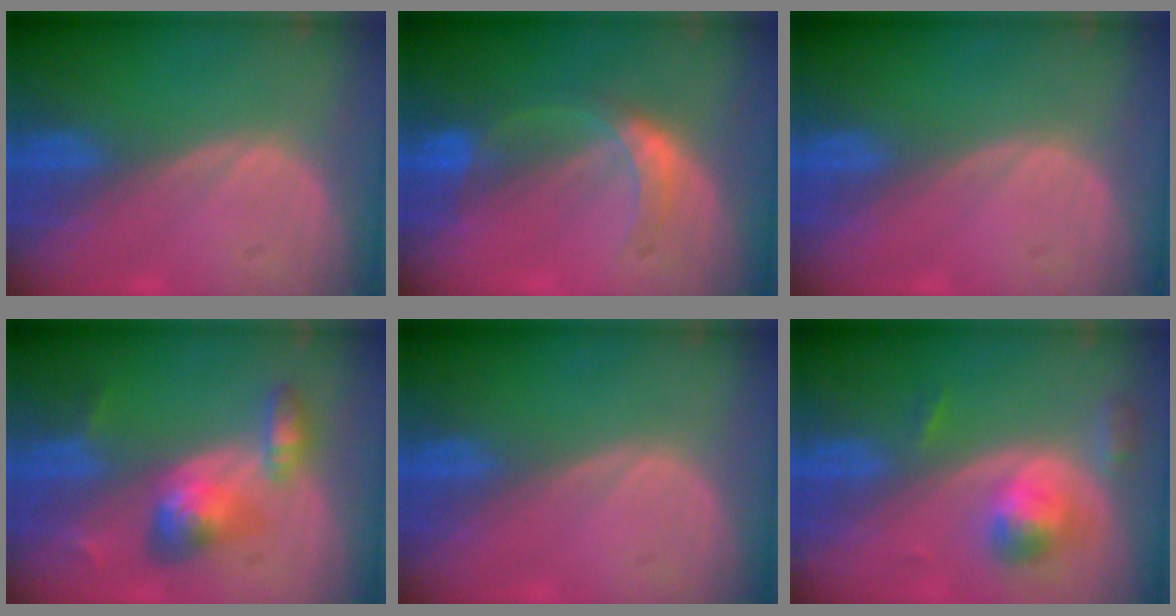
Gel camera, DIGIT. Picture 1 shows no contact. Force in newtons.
{"total": 5.3, "press": 5.0, "slide": 1.9}
{"total": 0.0}
{"total": 6.2, "press": 5.9, "slide": 1.8}
{"total": 0.0}
{"total": 5.2, "press": 4.8, "slide": 2.1}